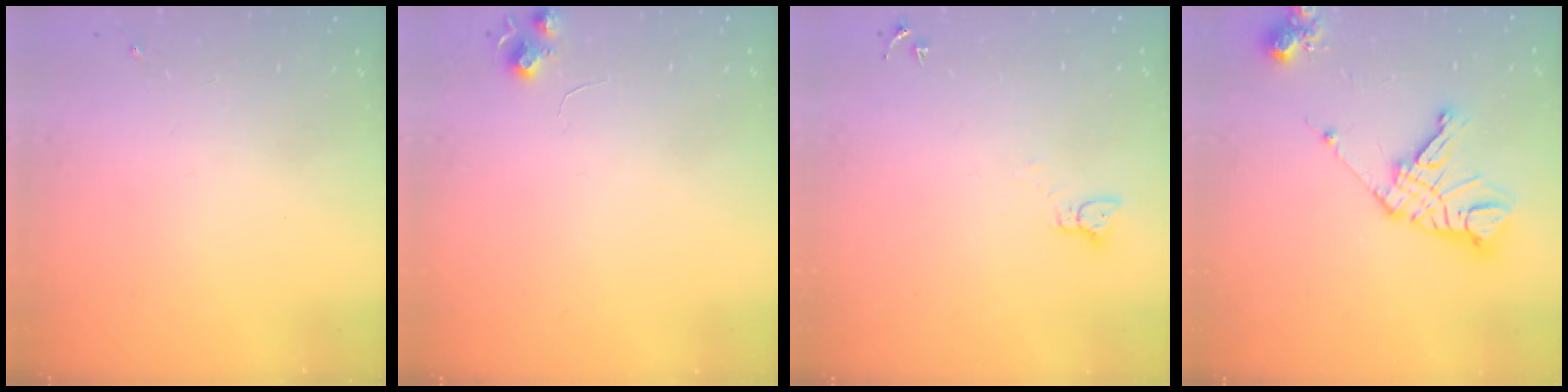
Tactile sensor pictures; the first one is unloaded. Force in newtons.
{"total": 6.5, "press": 6.5, "slide": 0.8}
{"total": 2.3, "press": 2.3, "slide": 0.3}
{"total": 16.3, "press": 16.2, "slide": 1.8}